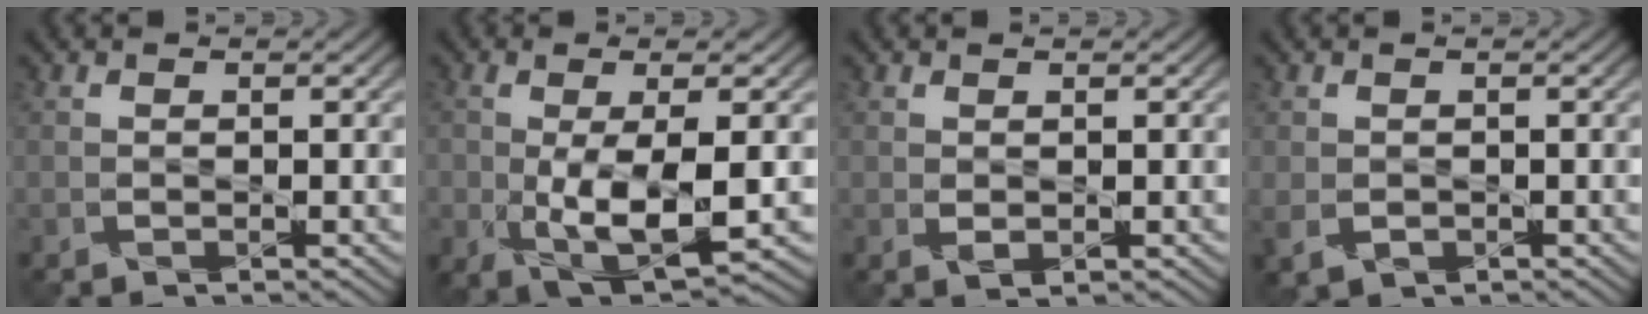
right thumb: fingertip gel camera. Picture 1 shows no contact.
{"total": 9.1, "force": [-1.3, 3.7, 8.2], "torque": [-0.171, -0.018, -0.014]}
{"total": 1.0, "force": [0.2, 0.6, 0.8], "torque": [-0.019, -0.004, 0.008]}
{"total": 2.0, "force": [-0.5, 1.6, 1.1], "torque": [-0.032, -0.012, -0.008]}